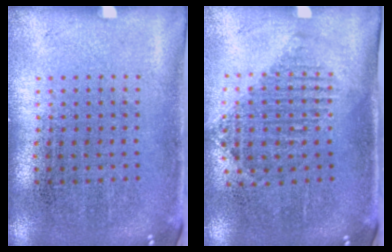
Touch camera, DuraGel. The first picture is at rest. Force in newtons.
{"total": 1.0, "press": 0.9, "slide": 0.4}